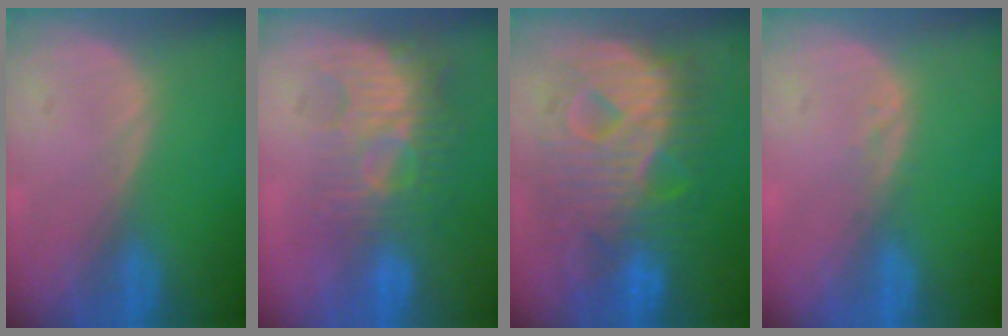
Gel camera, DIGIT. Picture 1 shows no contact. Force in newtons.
{"total": 9.4, "press": 8.4, "slide": 4.3}
{"total": 12.4, "press": 12.4, "slide": 1.3}
{"total": 1.0, "press": 1.0, "slide": 0.2}